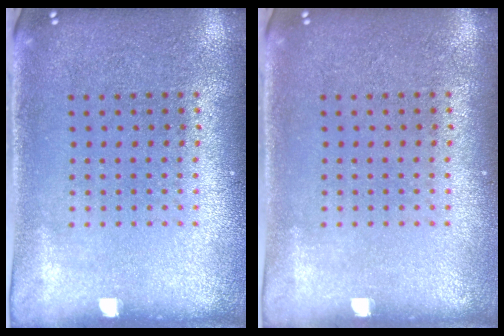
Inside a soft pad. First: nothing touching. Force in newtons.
{"total": 0.0}